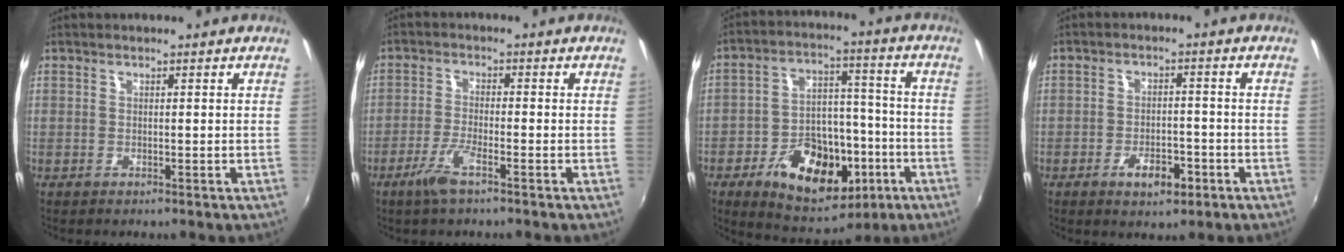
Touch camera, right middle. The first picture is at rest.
{"total": 5.0, "force": [-3.3, 0.5, 3.8], "torque": [-0.091, -0.007, -0.066]}
{"total": 17.9, "force": [-8.1, 10.7, 11.8], "torque": [-0.224, 0.018, -0.109]}
{"total": 5.5, "force": [-3.0, 2.7, 3.8], "torque": [-0.076, -0.002, -0.043]}